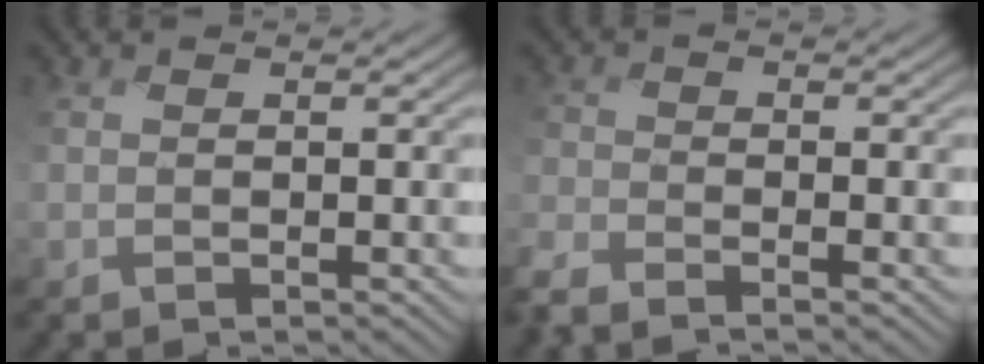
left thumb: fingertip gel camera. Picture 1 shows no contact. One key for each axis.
{"total": 4.2, "fx": -3.7, "fy": 0.9, "fz": 1.8, "tx": -0.045, "ty": -0.017, "tz": -0.084}